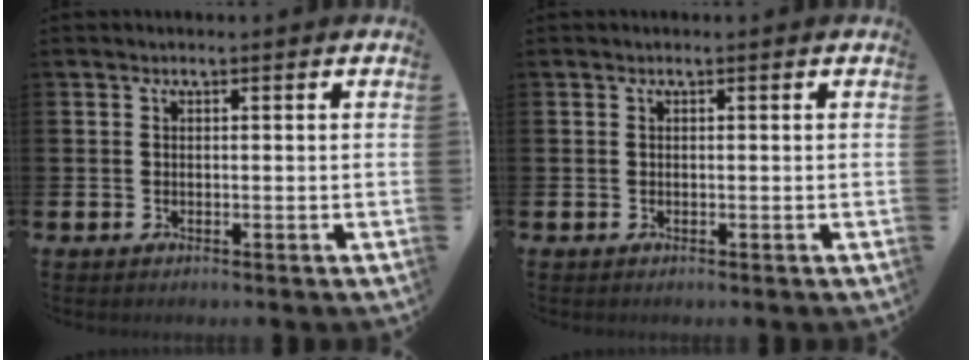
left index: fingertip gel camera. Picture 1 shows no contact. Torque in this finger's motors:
{"motor_torque": [0.00, 0.00, 0.00, 0.00]}